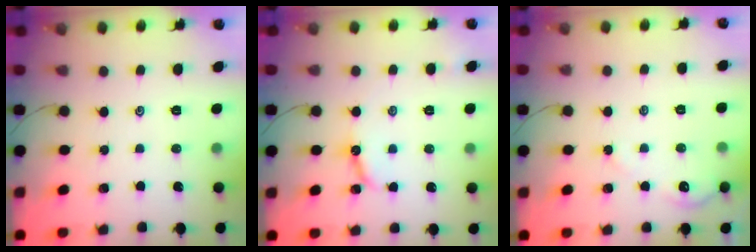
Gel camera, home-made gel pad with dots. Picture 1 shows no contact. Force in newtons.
{"total": 7.2, "press": 7.2, "slide": 0.2}
{"total": 3.3, "press": 3.3, "slide": 0.3}